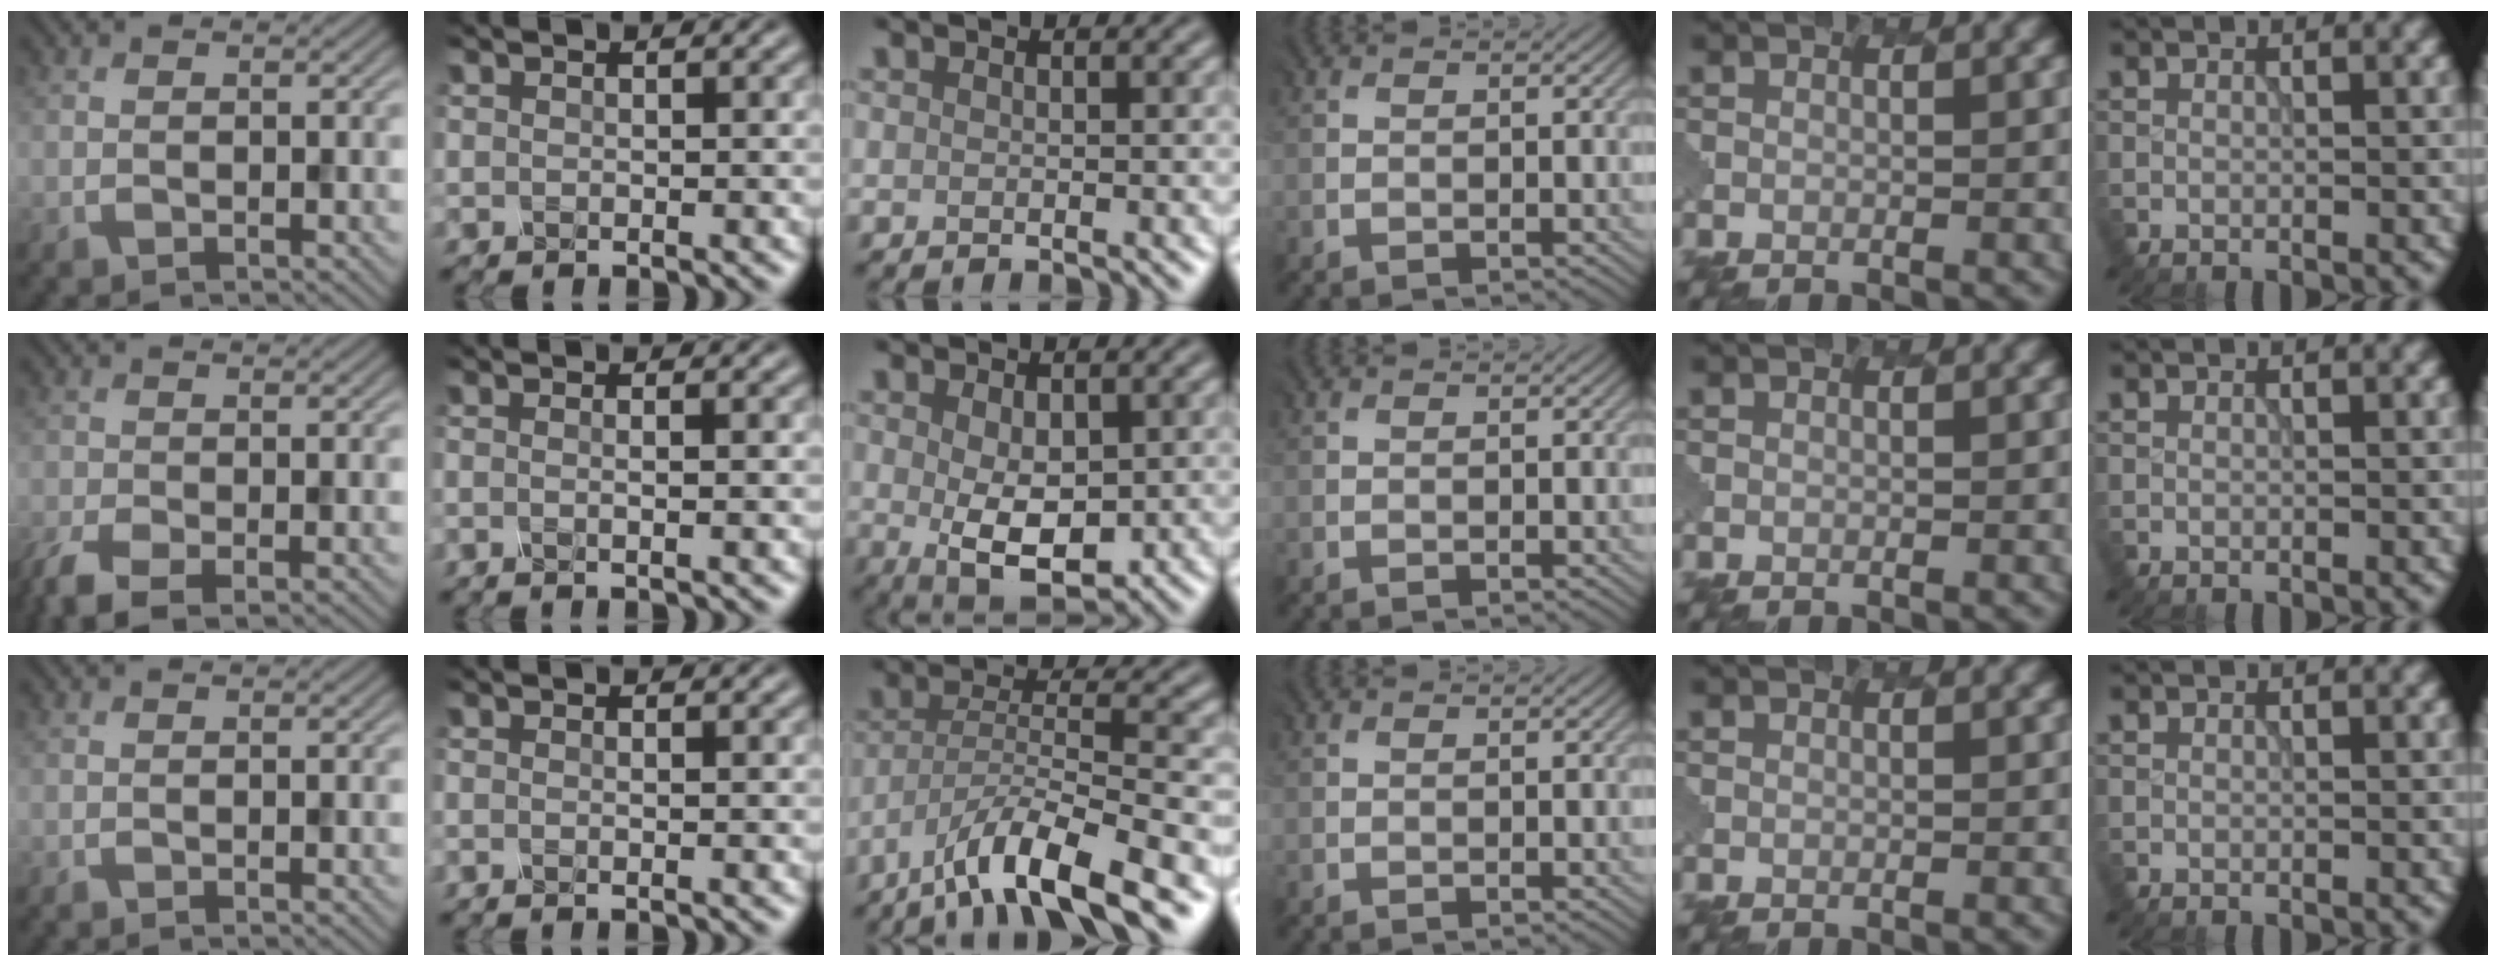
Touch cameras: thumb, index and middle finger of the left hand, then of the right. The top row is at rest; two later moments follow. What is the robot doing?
{"motion": "dispense", "object": "oil cruet"}